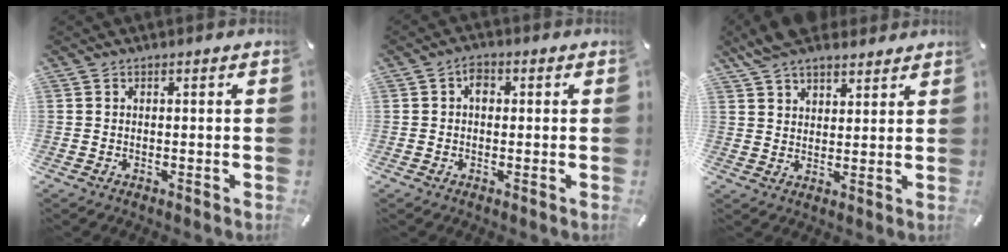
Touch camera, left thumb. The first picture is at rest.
{"total": 2.6, "force": [0.3, 1.9, 1.8], "torque": [-0.029, 0.005, 0.002]}
{"total": 7.7, "force": [6.1, 3.9, 2.4], "torque": [-0.053, -0.025, 0.112]}